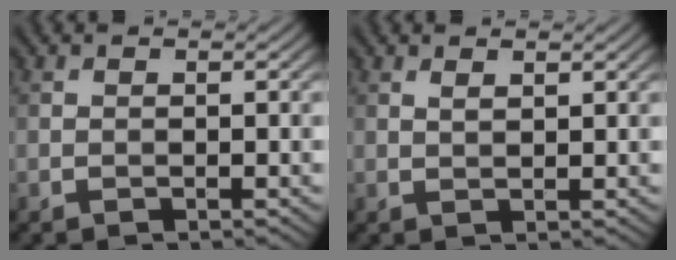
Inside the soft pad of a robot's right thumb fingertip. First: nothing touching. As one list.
[{"total": 1.2, "force": [0.9, 0.2, 0.7], "torque": [-0.019, -0.001, 0.018]}]